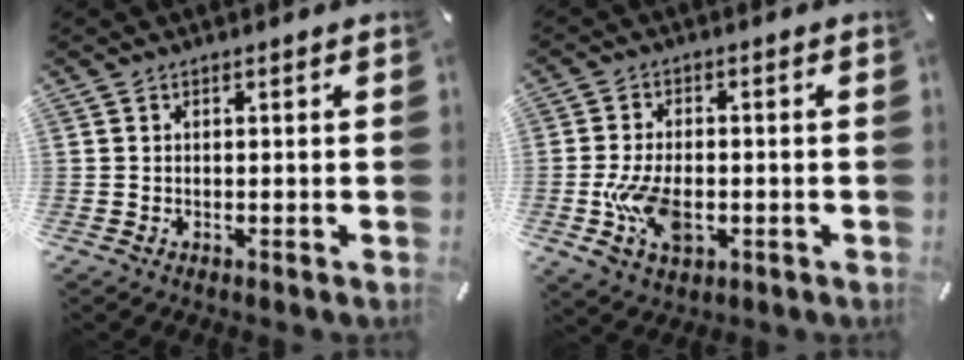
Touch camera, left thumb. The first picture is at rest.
{"total": 10.3, "force": [-2.3, 6.3, 7.9], "torque": [-0.170, 0.001, -0.036]}